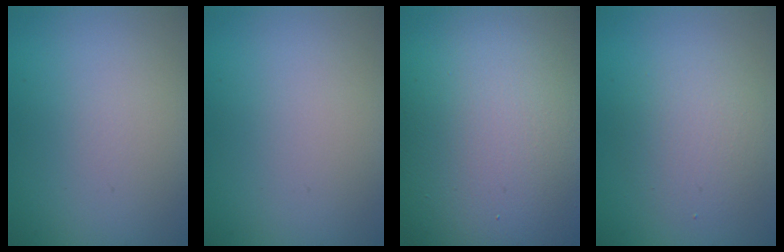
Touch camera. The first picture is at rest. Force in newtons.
{"total": 0.0}
{"total": 20.6, "press": 20.5, "slide": 1.3}
{"total": 3.2, "press": 3.2, "slide": 0.1}